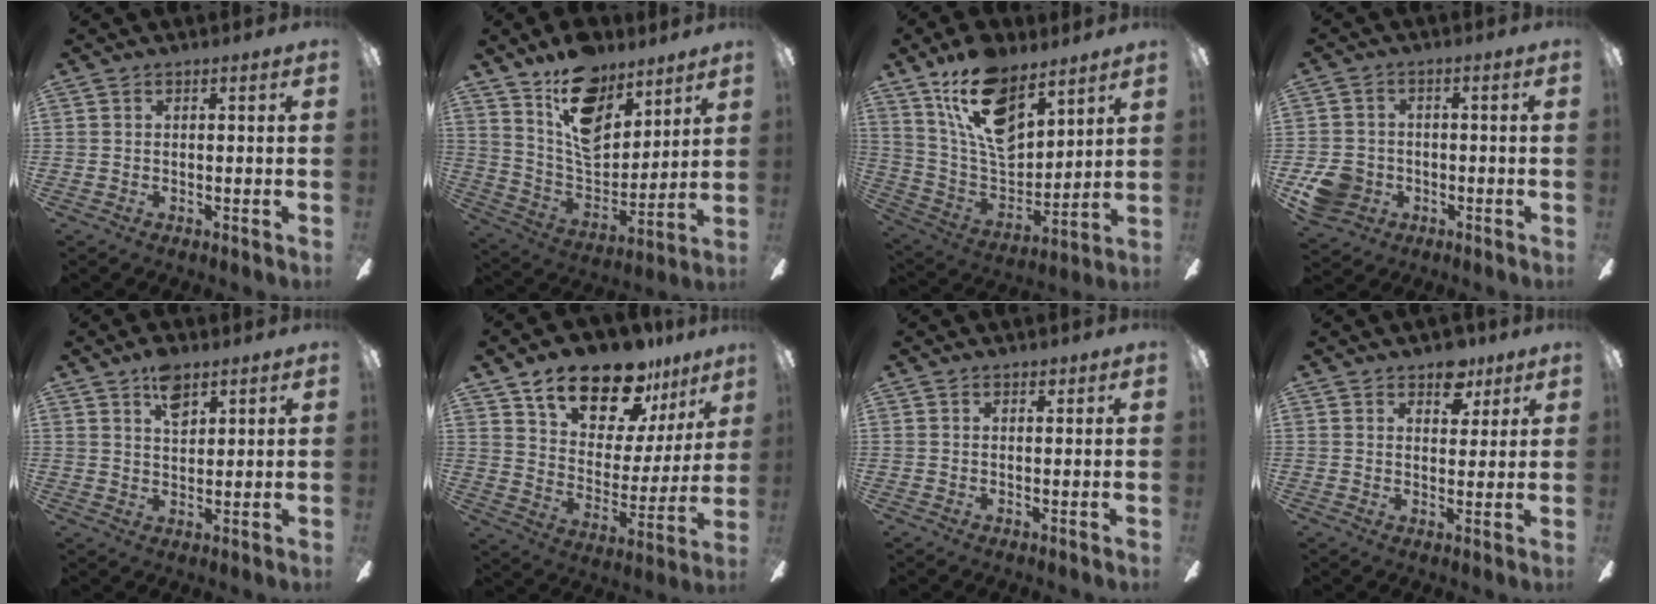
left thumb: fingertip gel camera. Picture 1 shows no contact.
{"total": 17.1, "force": [11.6, 9.1, 8.6], "torque": [-0.148, -0.072, 0.214]}
{"total": 18.8, "force": [11.9, 9.7, 10.8], "torque": [-0.207, -0.061, 0.216]}
{"total": 7.5, "force": [-3.0, 6.3, 2.8], "torque": [-0.061, 0.025, -0.055]}
{"total": 6.9, "force": [4.2, 3.5, 4.0], "torque": [-0.058, -0.012, 0.072]}
{"total": 19.1, "force": [14.5, 8.5, 9.1], "torque": [-0.149, -0.095, 0.254]}
{"total": 1.3, "force": [1.0, 0.7, 0.5], "torque": [-0.003, -0.003, 0.018]}
{"total": 7.0, "force": [5.0, 4.0, 3.0], "torque": [-0.023, -0.020, 0.085]}